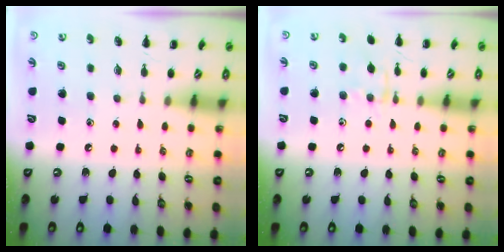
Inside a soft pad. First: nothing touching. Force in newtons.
{"total": 7.1, "press": 7.0, "slide": 1.2}